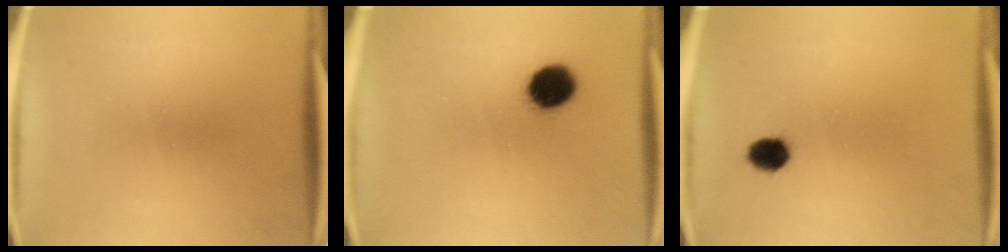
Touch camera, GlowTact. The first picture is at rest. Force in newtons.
{"total": 7.9}
{"total": 3.8}